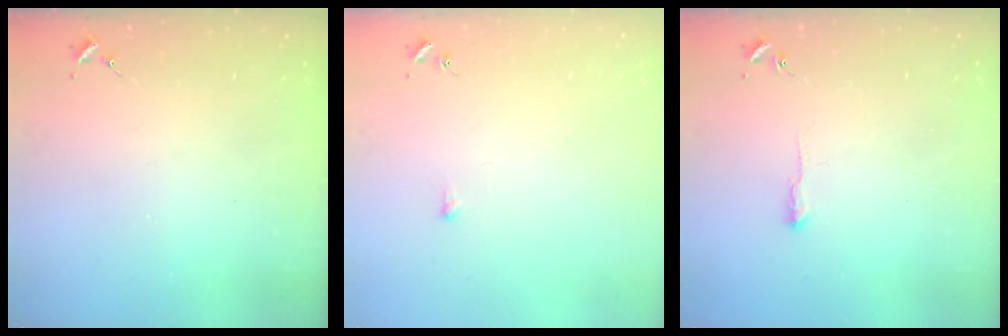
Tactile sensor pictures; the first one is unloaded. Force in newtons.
{"total": 2.9, "press": 2.8, "slide": 0.6}
{"total": 2.5, "press": 2.5, "slide": 0.4}